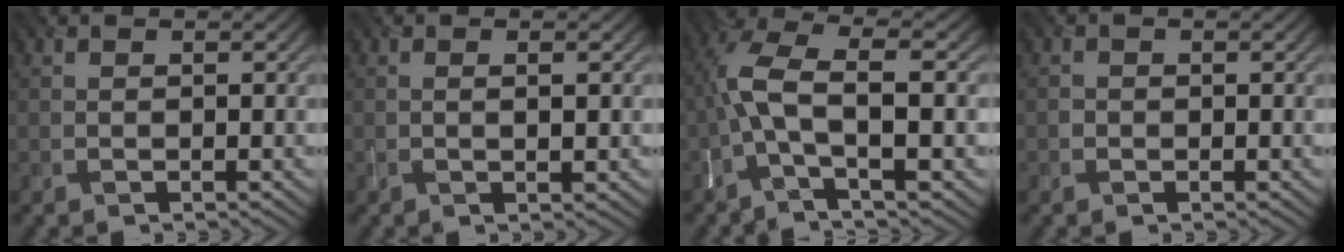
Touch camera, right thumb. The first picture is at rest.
{"total": 1.4, "force": [0.1, 0.2, 1.4], "torque": [-0.027, 0.003, 0.002]}
{"total": 7.3, "force": [-1.2, 2.0, 6.9], "torque": [-0.154, 0.023, -0.039]}
{"total": 0.8, "force": [-0.3, 0.8, 0.1], "torque": [-0.003, -0.005, -0.007]}